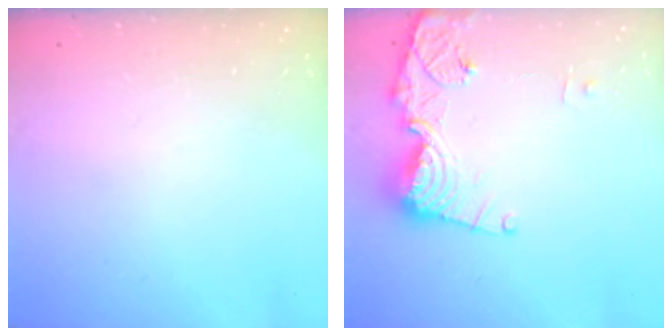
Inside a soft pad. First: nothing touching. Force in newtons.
{"total": 14.4, "press": 14.4, "slide": 1.4}